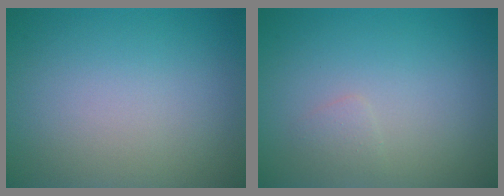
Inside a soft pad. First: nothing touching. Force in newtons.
{"total": 0.8, "press": 0.8, "slide": 0.1}